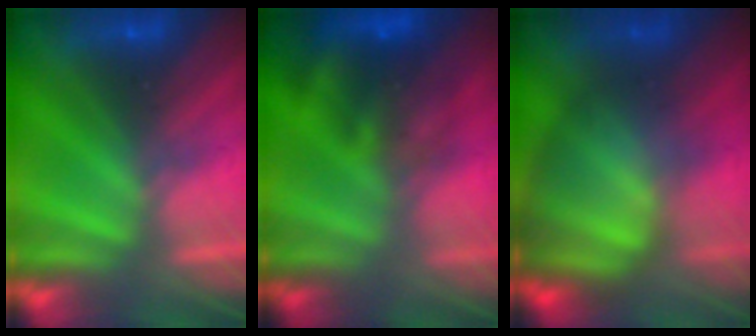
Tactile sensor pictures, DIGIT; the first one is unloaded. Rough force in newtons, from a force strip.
{"total": 5.7}
{"total": 8.0}